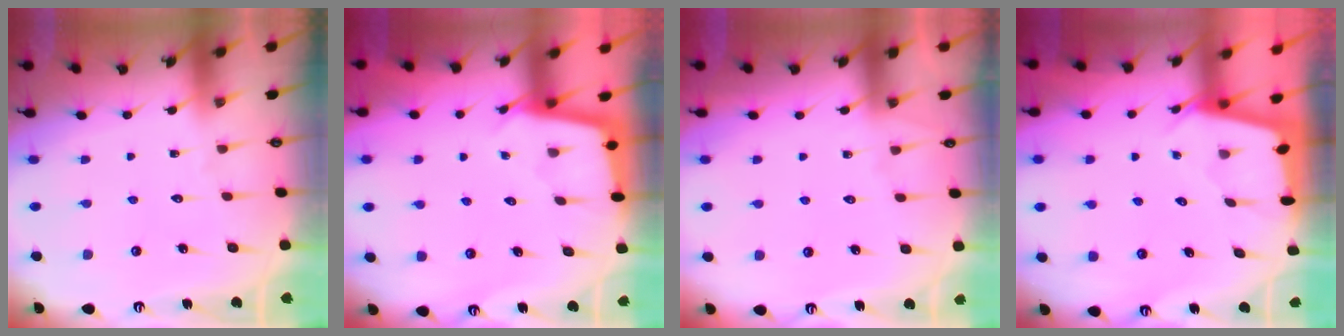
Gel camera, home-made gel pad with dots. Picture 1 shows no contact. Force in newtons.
{"total": 2.7, "press": 2.7, "slide": 0.3}
{"total": 4.8, "press": 4.7, "slide": 0.7}
{"total": 2.5, "press": 2.5, "slide": 0.3}